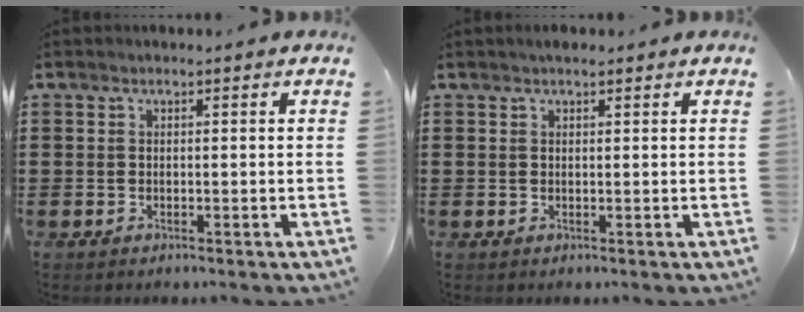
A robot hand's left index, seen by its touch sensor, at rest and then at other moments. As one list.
[{"total": 0.9, "force": [0.7, 0.3, 0.5], "torque": [-0.009, 0.003, 0.013]}]